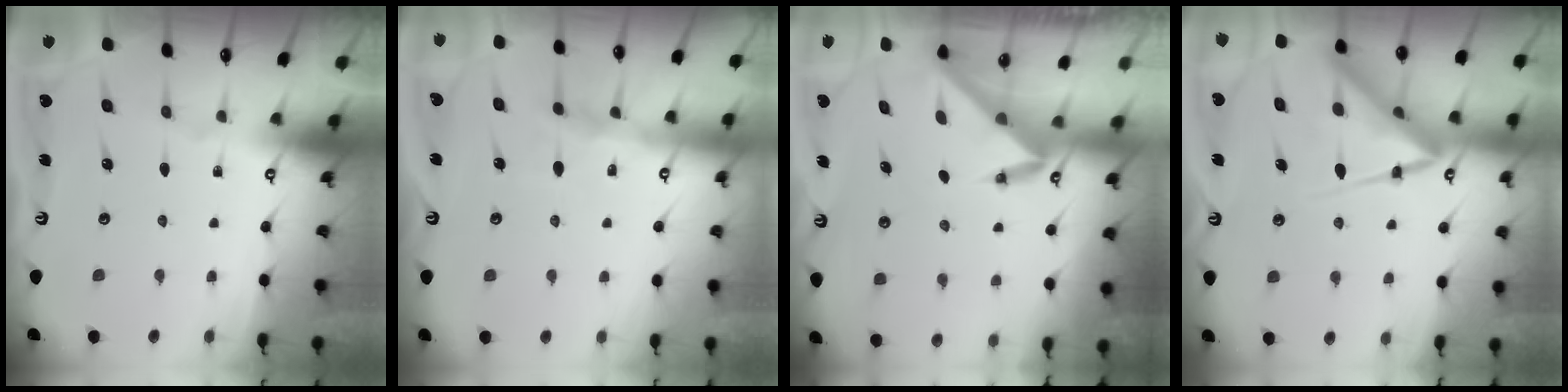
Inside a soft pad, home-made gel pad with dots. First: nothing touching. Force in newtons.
{"total": 7.7, "press": 7.7, "slide": 0.8}
{"total": 3.4, "press": 3.4, "slide": 0.4}
{"total": 14.9, "press": 14.8, "slide": 1.5}